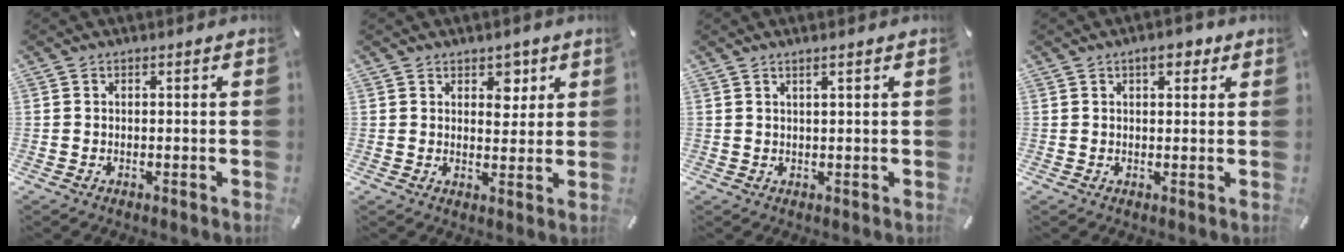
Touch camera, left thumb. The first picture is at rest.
{"total": 4.9, "force": [2.6, 3.4, 2.4], "torque": [-0.008, -0.012, 0.036]}
{"total": 1.6, "force": [1.0, -0.1, 1.2], "torque": [-0.024, -0.002, 0.017]}
{"total": 4.4, "force": [2.1, 2.1, 3.2], "torque": [-0.036, -0.005, 0.028]}